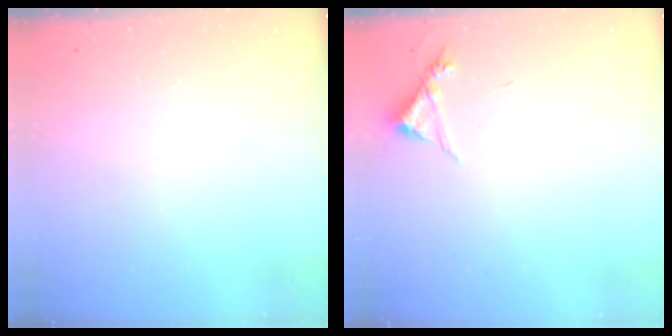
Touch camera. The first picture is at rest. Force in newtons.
{"total": 4.3, "press": 4.2, "slide": 0.4}